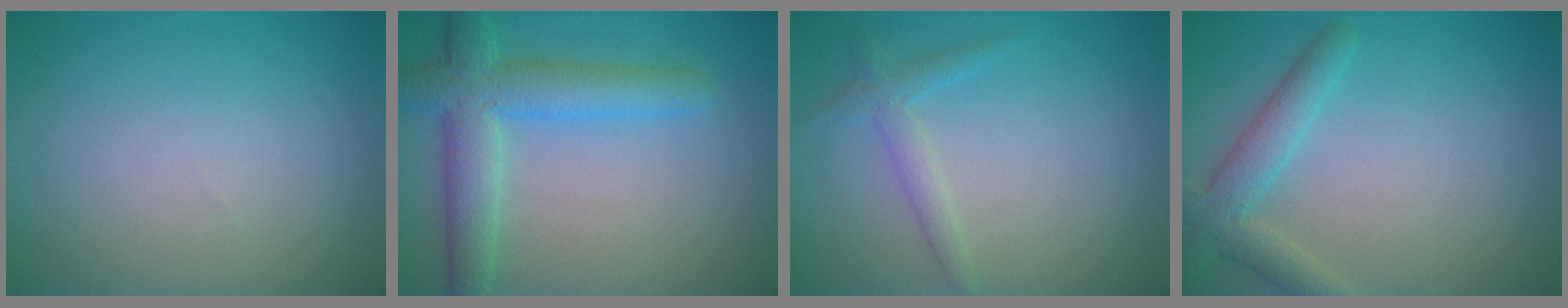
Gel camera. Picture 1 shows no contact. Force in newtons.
{"total": 5.8, "press": 5.8, "slide": 0.3}
{"total": 1.9, "press": 1.9, "slide": 0.2}
{"total": 3.4, "press": 3.4, "slide": 0.2}